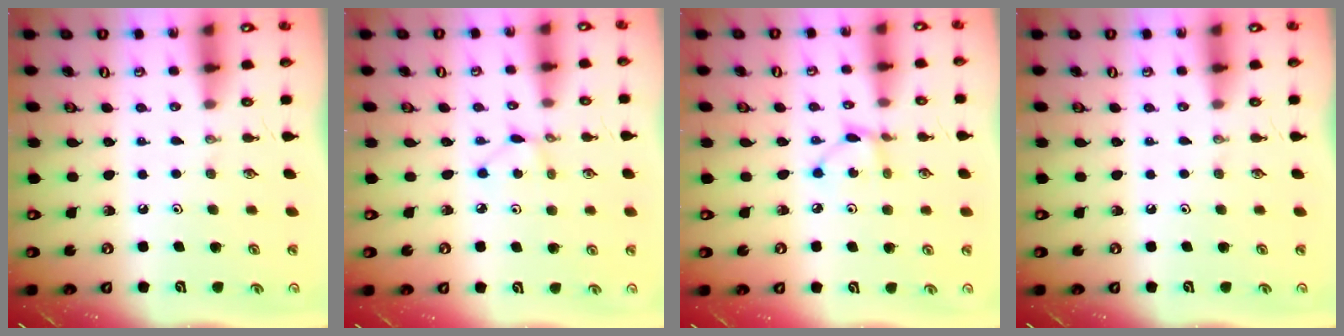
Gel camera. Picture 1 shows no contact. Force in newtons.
{"total": 2.1, "press": 2.1, "slide": 0.3}
{"total": 3.9, "press": 3.9, "slide": 0.2}
{"total": 0.0}